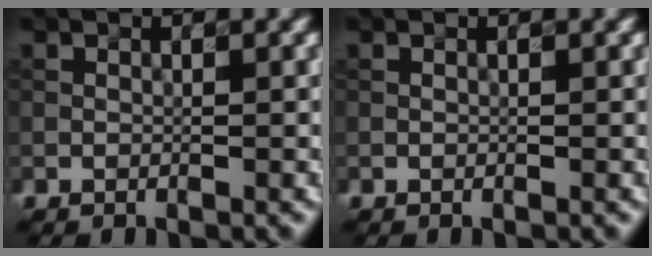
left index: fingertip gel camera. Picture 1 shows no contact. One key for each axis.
{"total": 0.0}